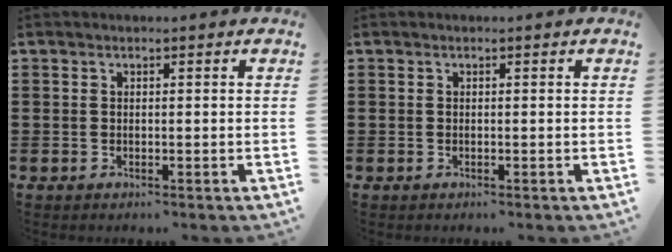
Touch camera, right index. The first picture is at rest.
{"total": 0.0}